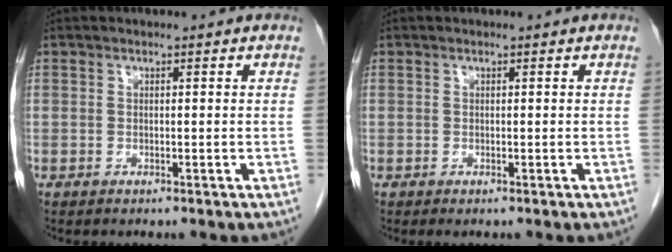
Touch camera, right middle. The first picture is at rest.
{"total": 0.0}